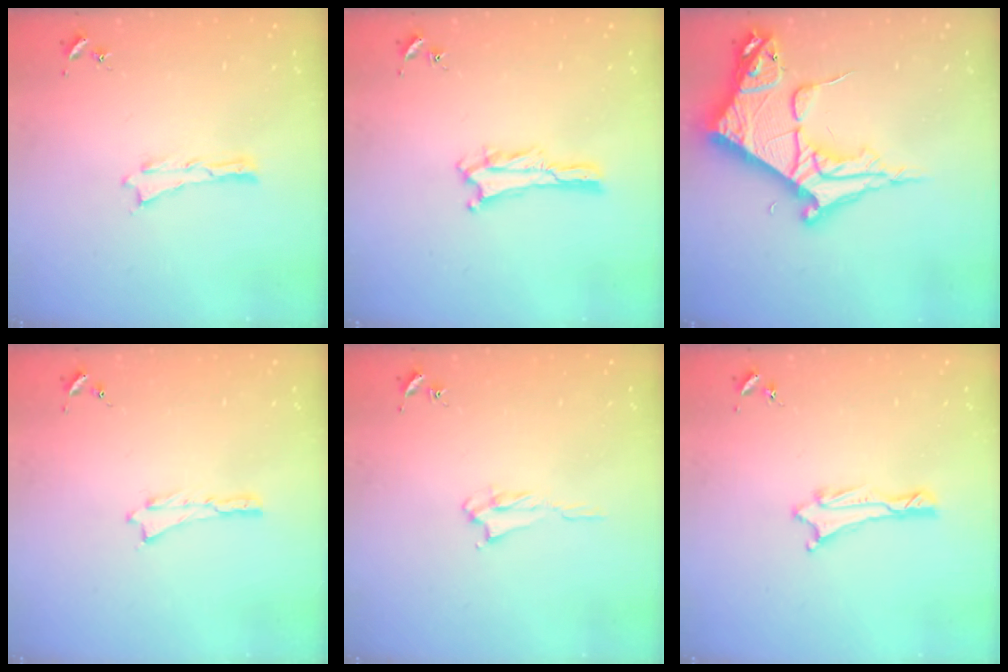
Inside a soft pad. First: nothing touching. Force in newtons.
{"total": 1.3, "press": 1.3, "slide": 0.4}
{"total": 10.6, "press": 10.5, "slide": 1.3}
{"total": 0.0}
{"total": 2.1, "press": 2.0, "slide": 0.3}
{"total": 1.0, "press": 1.0, "slide": 0.2}